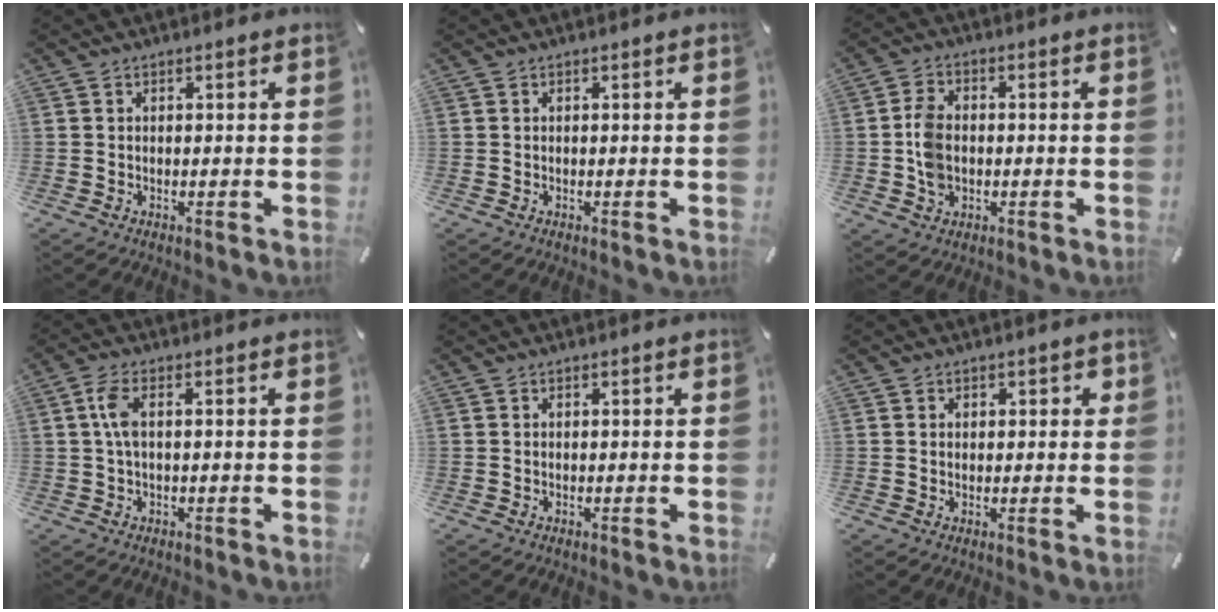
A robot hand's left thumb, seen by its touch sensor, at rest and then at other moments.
{"total": 0.0}
{"total": 6.6, "force": [-0.7, 4.9, 4.4], "torque": [-0.090, 0.003, -0.014]}
{"total": 4.5, "force": [0.3, 1.6, 4.2], "torque": [-0.094, 0.000, 0.001]}
{"total": 0.0}
{"total": 1.7, "force": [0.2, 1.6, 0.6], "torque": [0.004, -0.002, -0.002]}